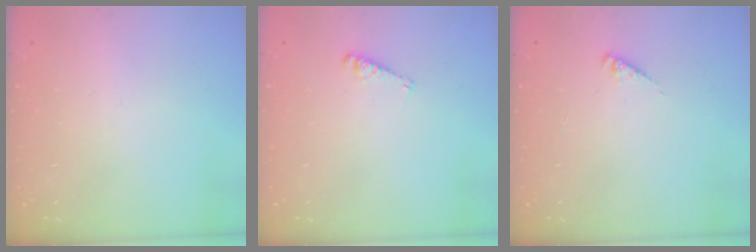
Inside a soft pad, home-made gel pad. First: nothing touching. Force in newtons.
{"total": 3.0, "press": 3.0, "slide": 0.2}
{"total": 1.9, "press": 1.9, "slide": 0.3}